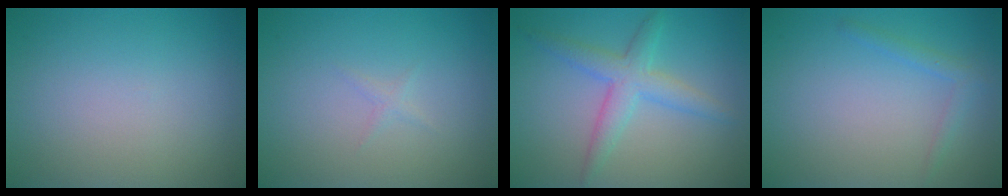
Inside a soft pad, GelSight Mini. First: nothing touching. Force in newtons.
{"total": 0.6, "press": 0.6, "slide": 0.0}
{"total": 3.5, "press": 3.5, "slide": 0.1}
{"total": 1.3, "press": 1.3, "slide": 0.1}